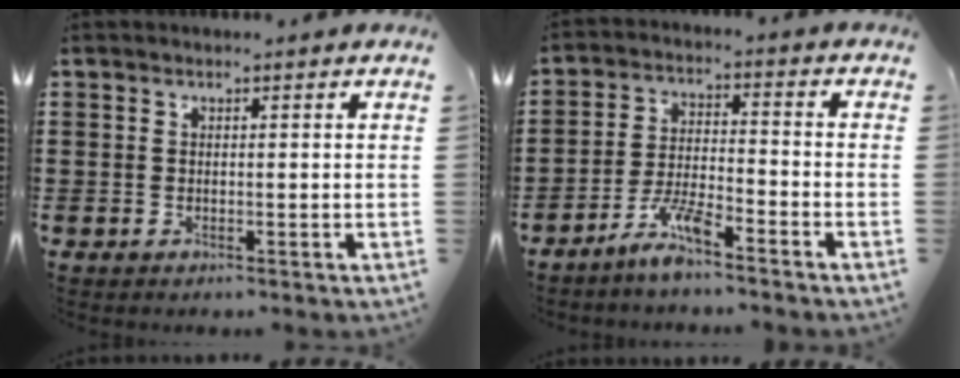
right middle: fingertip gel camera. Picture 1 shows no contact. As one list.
[{"total": 6.0, "force": [-4.8, 0.6, 3.4], "torque": [-0.078, -0.003, -0.094]}]